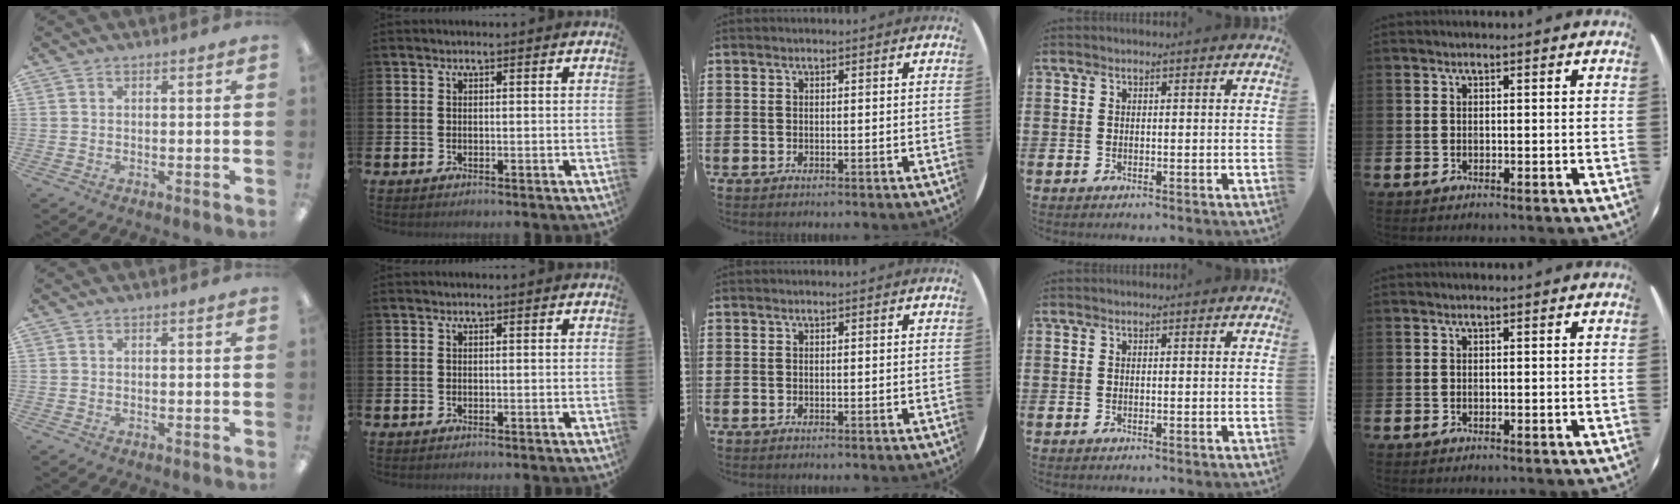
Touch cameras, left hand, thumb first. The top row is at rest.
{}